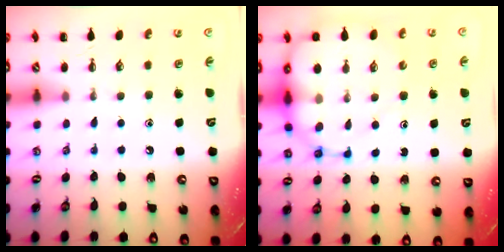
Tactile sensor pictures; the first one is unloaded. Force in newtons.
{"total": 15.5, "press": 15.0, "slide": 3.8}